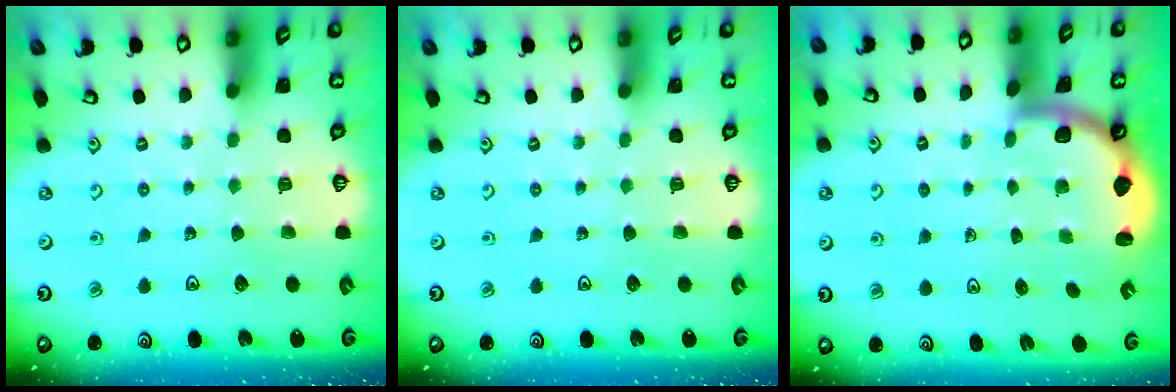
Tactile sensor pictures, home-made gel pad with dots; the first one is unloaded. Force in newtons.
{"total": 0.0}
{"total": 1.8, "press": 1.8, "slide": 0.1}